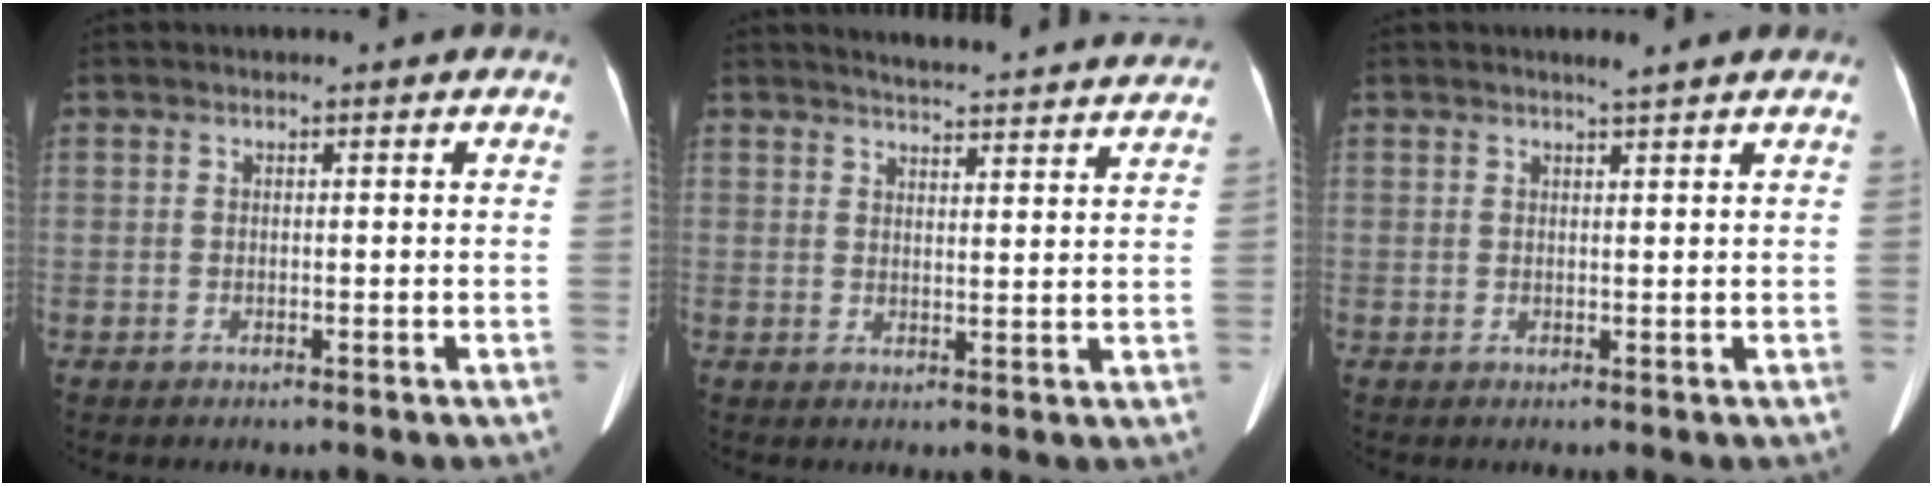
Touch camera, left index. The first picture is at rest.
{"total": 16.0, "force": [15.4, 0.7, 4.6], "torque": [-0.059, -0.008, 0.184]}
{"total": 2.0, "force": [1.7, -0.5, 1.0], "torque": [-0.015, 0.003, 0.029]}